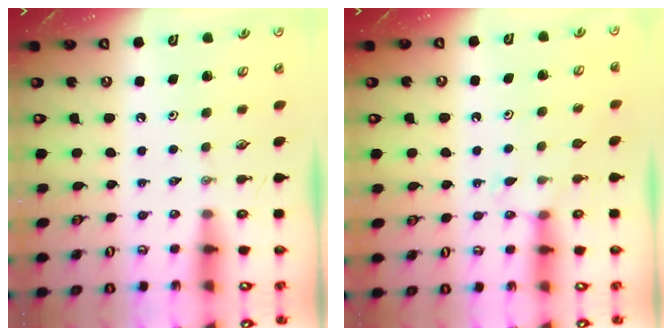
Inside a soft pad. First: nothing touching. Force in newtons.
{"total": 6.6, "press": 6.6, "slide": 0.6}